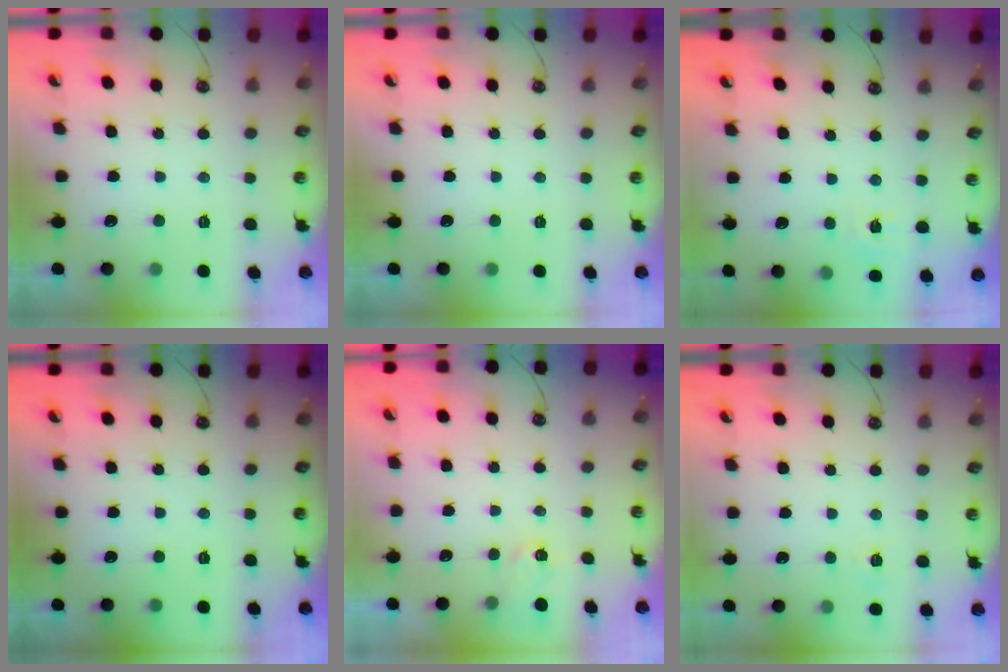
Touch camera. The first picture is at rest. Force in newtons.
{"total": 0.0}
{"total": 5.5, "press": 5.5, "slide": 0.6}
{"total": 0.0}
{"total": 2.9, "press": 2.9, "slide": 0.4}
{"total": 4.3, "press": 4.3, "slide": 0.4}